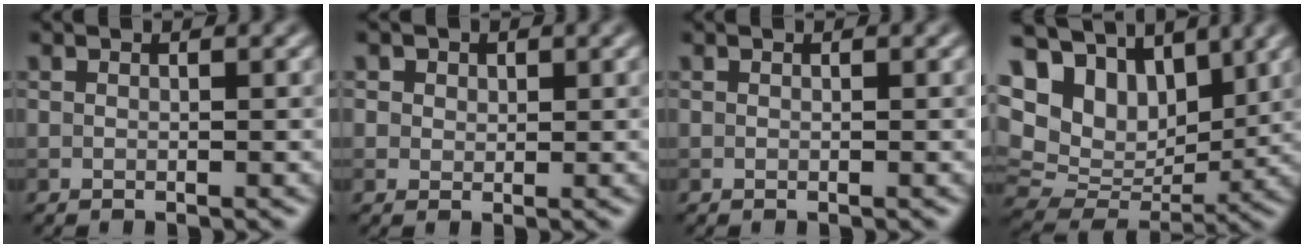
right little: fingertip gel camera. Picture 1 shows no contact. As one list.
[{"total": 2.6, "force": [1.5, 1.9, 1.0], "torque": [-0.022, 0.007, 0.016]}, {"total": 0.0}, {"total": 13.7, "force": [5.9, 9.1, 8.4], "torque": [-0.188, 0.025, 0.120]}]